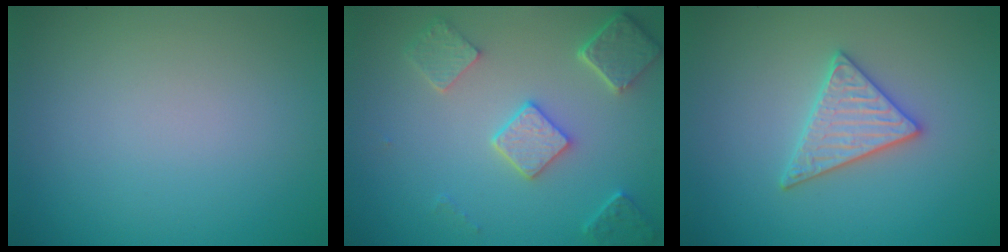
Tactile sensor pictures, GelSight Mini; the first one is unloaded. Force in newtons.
{"total": 4.9, "press": 3.9, "slide": 3.0}
{"total": 2.9, "press": 2.8, "slide": 0.5}